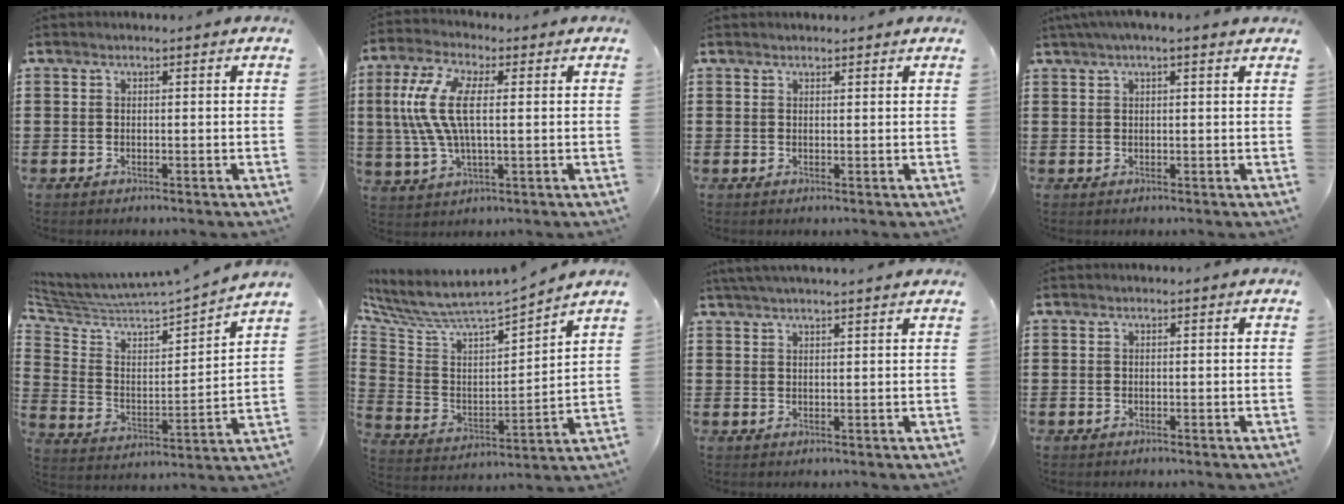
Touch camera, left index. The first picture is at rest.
{"total": 10.3, "force": [1.8, 4.2, 9.2], "torque": [-0.219, -0.003, 0.021]}
{"total": 0.7, "force": [0.7, 0.1, 0.0], "torque": [-0.001, 0.000, 0.015]}
{"total": 1.8, "force": [1.1, -0.1, 1.4], "torque": [-0.028, 0.001, 0.020]}
{"total": 3.8, "force": [3.6, 0.3, 0.9], "torque": [-0.047, -0.047, 0.053]}
{"total": 5.0, "force": [4.6, 0.9, 1.9], "torque": [-0.065, -0.054, 0.070]}
{"total": 2.2, "force": [2.1, -0.6, 0.6], "torque": [-0.015, 0.001, 0.040]}
{"total": 0.0}